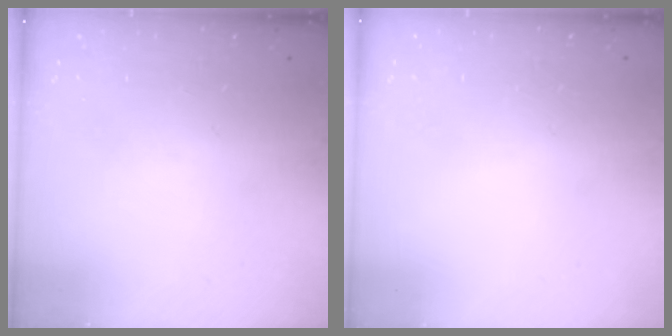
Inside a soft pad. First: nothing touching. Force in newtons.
{"total": 2.6, "press": 2.6, "slide": 0.2}